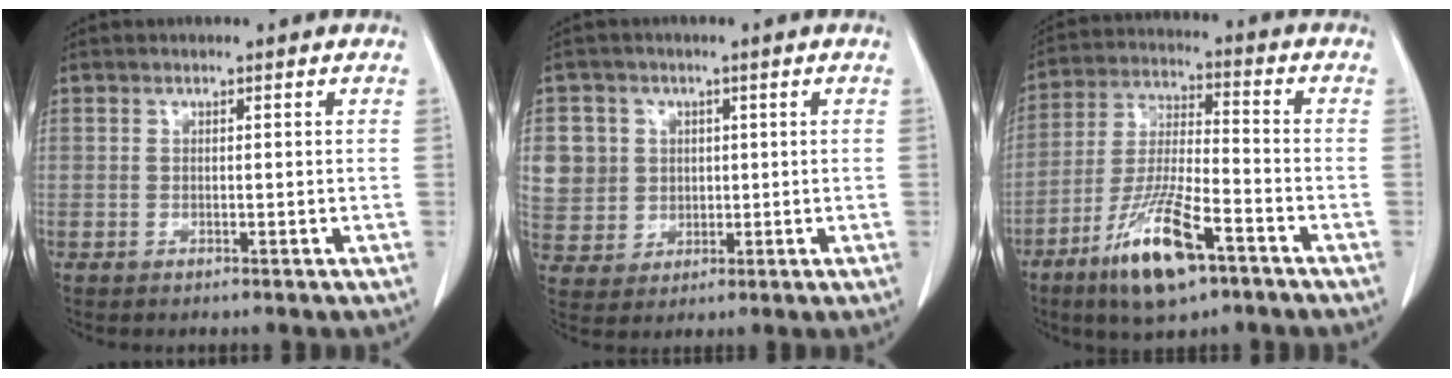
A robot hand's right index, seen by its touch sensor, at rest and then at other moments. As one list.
[{"total": 10.4, "force": [2.3, 9.9, 2.2], "torque": [-0.075, 0.032, 0.065]}, {"total": 13.3, "force": [-7.6, 2.8, 10.5], "torque": [-0.212, -0.020, -0.135]}]